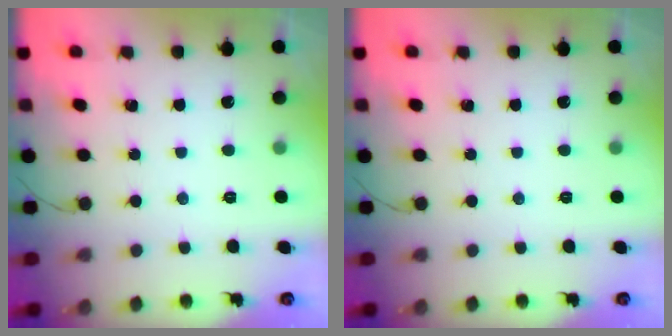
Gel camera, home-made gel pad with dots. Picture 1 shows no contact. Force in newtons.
{"total": 0.0}